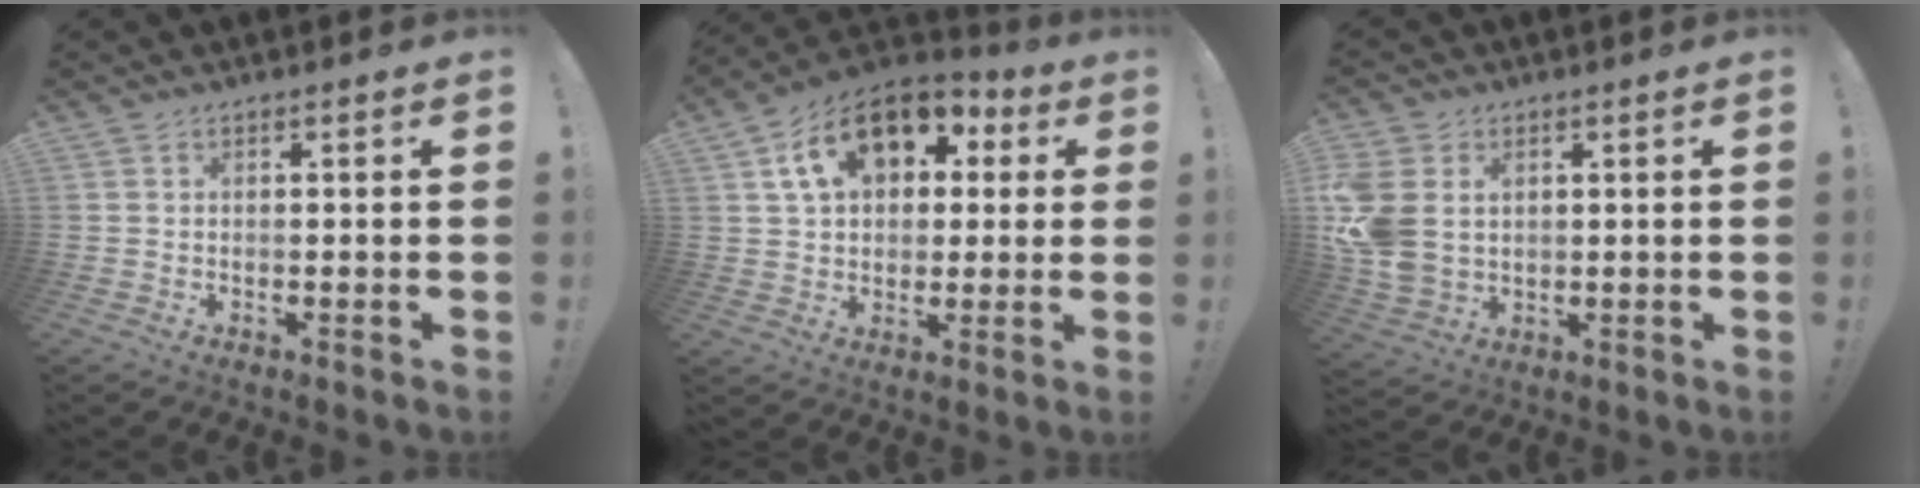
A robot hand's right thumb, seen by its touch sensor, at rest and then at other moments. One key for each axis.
{"total": 17.0, "fx": 7.2, "fy": 11.4, "fz": 10.4, "tx": -0.158, "ty": -0.017, "tz": 0.132}
{"total": 10.9, "fx": 2.5, "fy": 8.5, "fz": 6.4, "tx": -0.139, "ty": -0.012, "tz": 0.050}